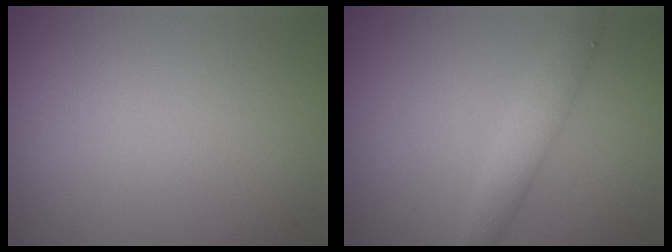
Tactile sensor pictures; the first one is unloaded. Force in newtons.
{"total": 2.8, "press": 2.8, "slide": 0.2}